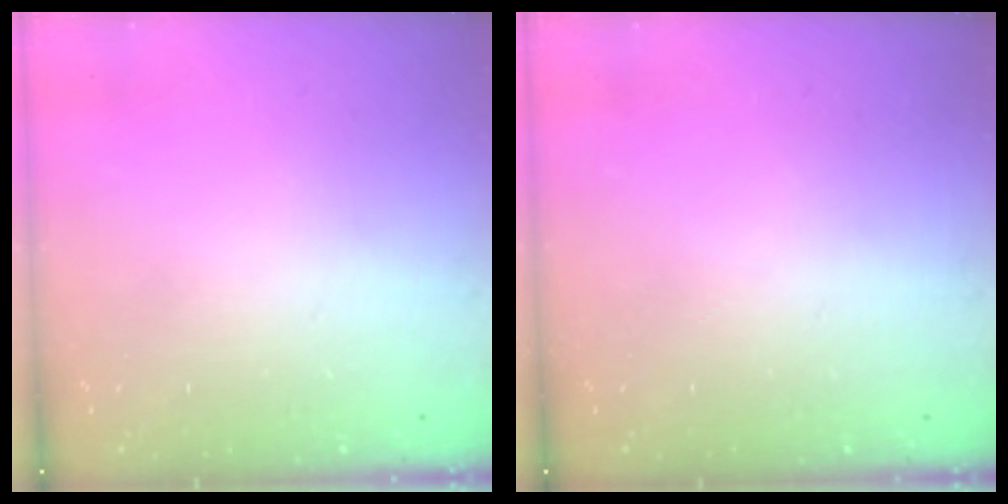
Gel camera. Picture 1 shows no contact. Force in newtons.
{"total": 0.0}